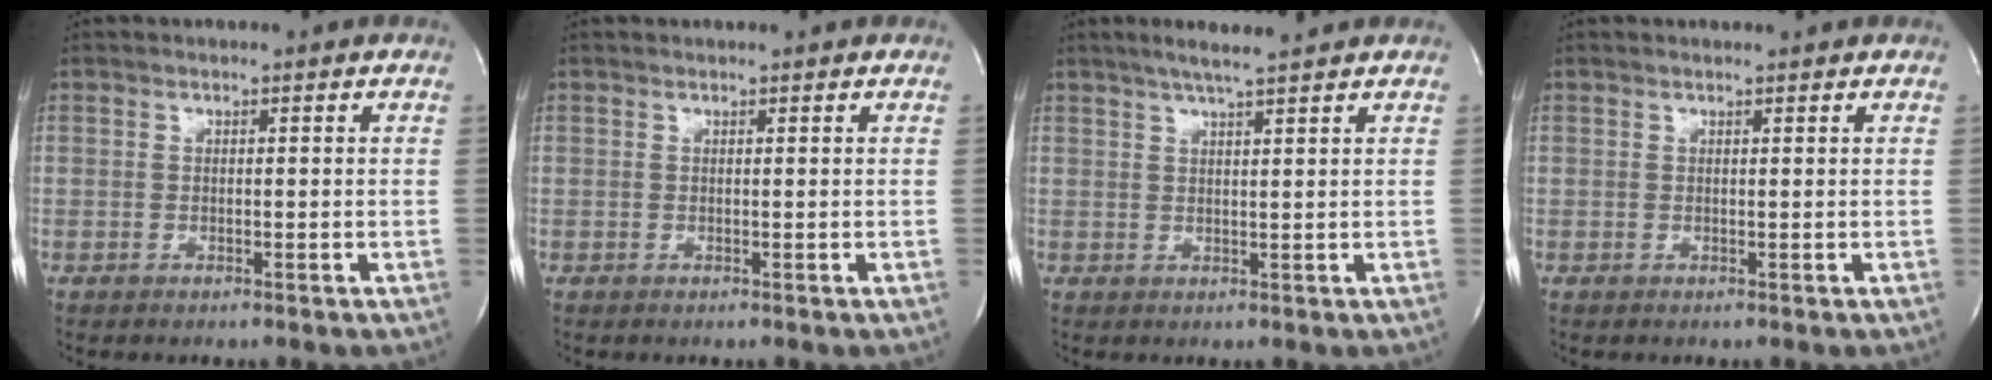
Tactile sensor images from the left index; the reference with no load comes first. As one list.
[{"total": 1.0, "force": [0.9, 0.1, 0.3], "torque": [-0.006, 0.011, 0.014]}, {"total": 5.0, "force": [4.0, -0.3, 2.9], "torque": [-0.054, 0.011, 0.069]}, {"total": 0.9, "force": [0.9, 0.0, 0.3], "torque": [-0.007, 0.006, 0.016]}]